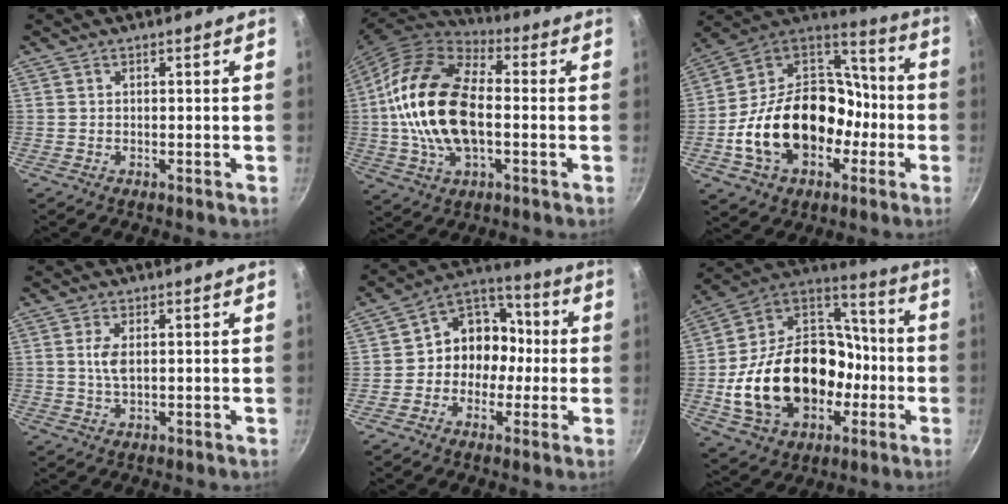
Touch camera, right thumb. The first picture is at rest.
{"total": 21.0, "force": [-0.6, 12.0, 17.3], "torque": [-0.321, 0.029, -0.022]}
{"total": 26.5, "force": [-6.4, 18.9, 17.4], "torque": [-0.275, 0.079, -0.097]}
{"total": 3.3, "force": [0.6, 1.5, 2.8], "torque": [-0.057, -0.001, 0.013]}
{"total": 11.7, "force": [-1.1, 9.9, 6.1], "torque": [-0.037, 0.043, -0.036]}
{"total": 29.6, "force": [-6.2, 21.0, 20.0], "torque": [-0.322, 0.069, -0.086]}